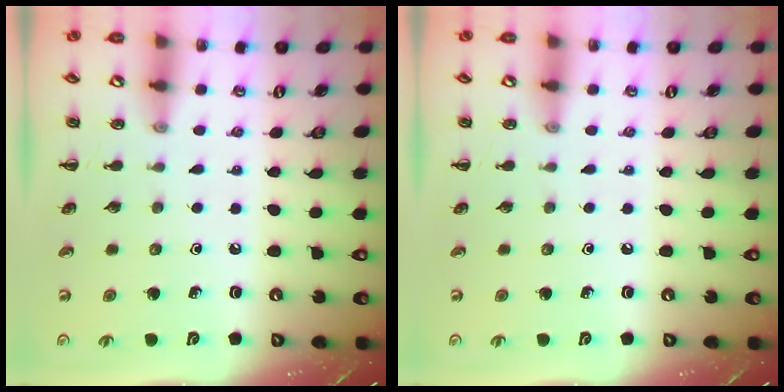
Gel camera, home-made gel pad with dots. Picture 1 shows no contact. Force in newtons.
{"total": 0.0}